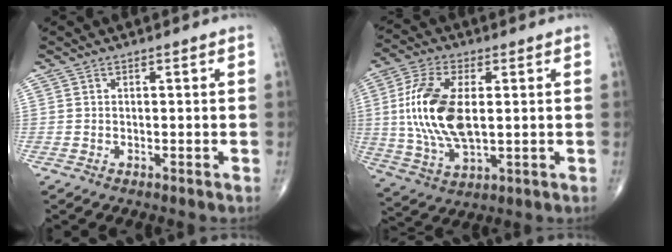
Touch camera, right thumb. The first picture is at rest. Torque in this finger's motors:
{"motor_torque": [1.71, 2.38, 1.85, 0.40, 0.18]}